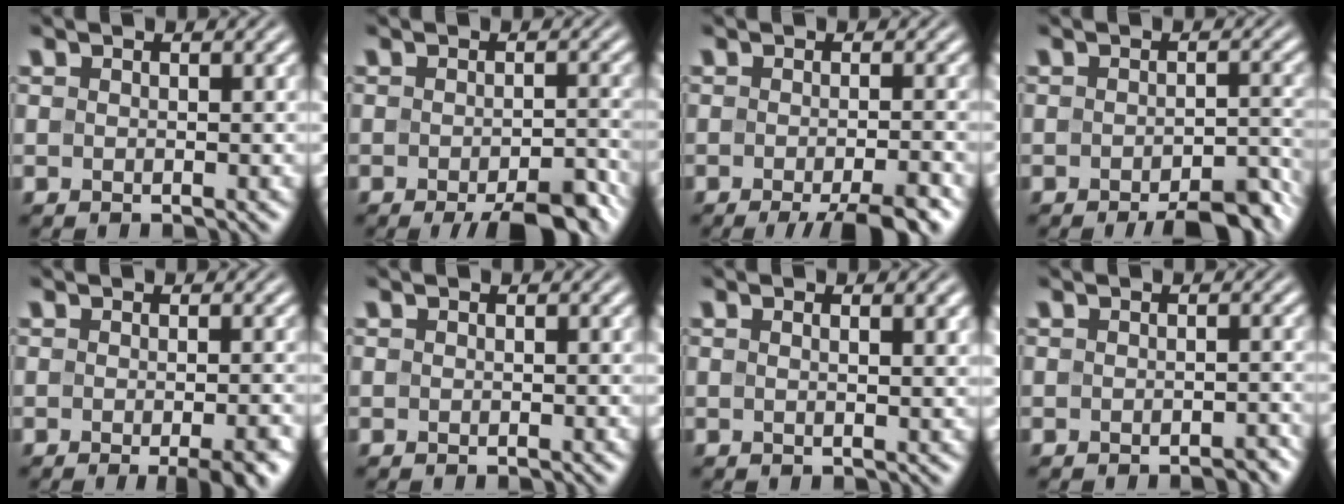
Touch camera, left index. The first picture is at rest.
{"total": 5.7, "force": [-3.8, 1.4, 4.1], "torque": [-0.051, -0.001, -0.049]}
{"total": 5.1, "force": [-3.1, 0.9, 4.0], "torque": [-0.047, -0.003, -0.047]}
{"total": 5.3, "force": [-3.9, 1.5, 3.2], "torque": [-0.039, 0.001, -0.045]}
{"total": 4.0, "force": [-1.7, 0.9, 3.4], "torque": [-0.034, -0.003, -0.020]}
{"total": 0.0}
{"total": 2.6, "force": [1.0, 0.9, 2.2], "torque": [-0.016, 0.002, -0.002]}
{"total": 1.4, "force": [-1.2, 0.4, 0.7], "torque": [-0.008, 0.003, -0.012]}